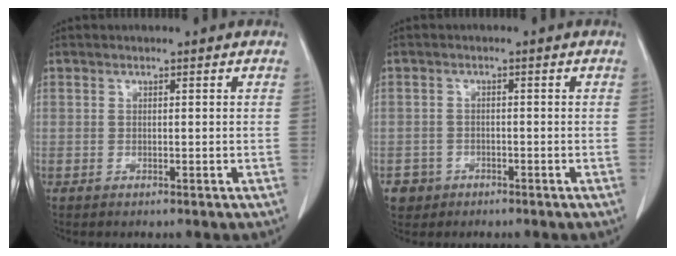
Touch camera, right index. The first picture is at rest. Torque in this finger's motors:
{"motor_torque": [-0.37, 0.15, -0.76, -0.21]}